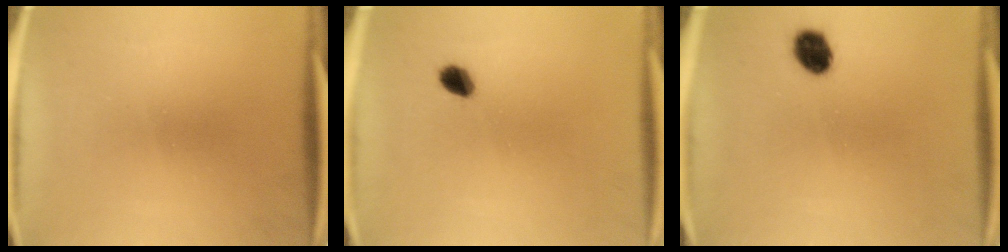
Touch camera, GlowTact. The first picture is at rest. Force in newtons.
{"total": 2.9}
{"total": 5.6}